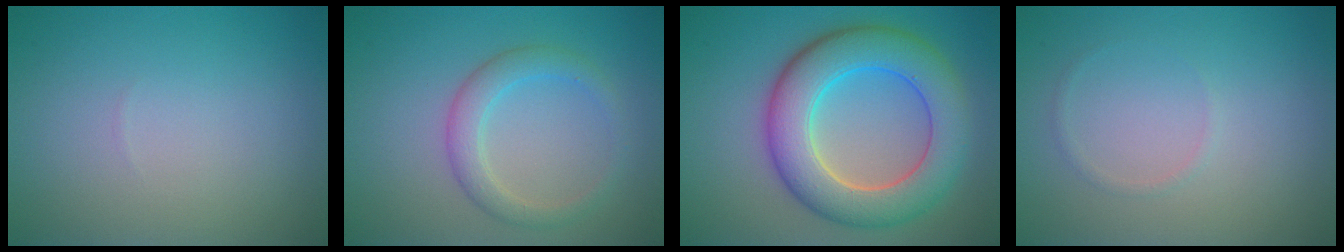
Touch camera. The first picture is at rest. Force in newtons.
{"total": 2.8, "press": 2.8, "slide": 0.2}
{"total": 8.7, "press": 8.7, "slide": 0.3}
{"total": 0.7, "press": 0.7, "slide": 0.0}